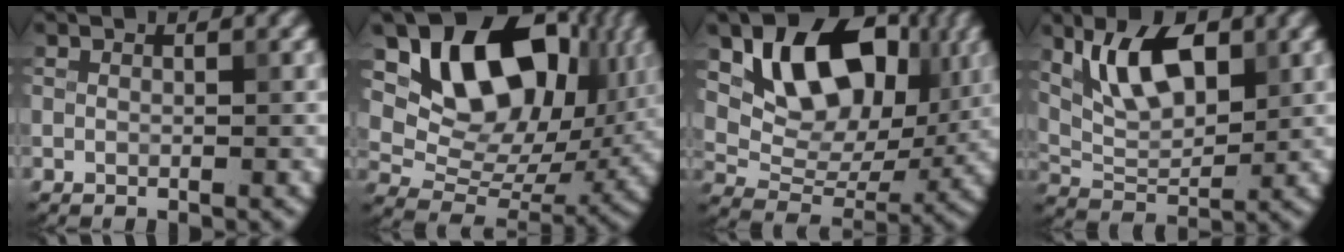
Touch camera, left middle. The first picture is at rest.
{"total": 13.4, "force": [5.5, 8.5, 8.8], "torque": [-0.135, 0.007, 0.101]}
{"total": 11.0, "force": [4.0, 7.2, 7.2], "torque": [-0.124, -0.012, 0.072]}
{"total": 6.1, "force": [2.7, 2.9, 4.7], "torque": [-0.087, -0.003, 0.049]}